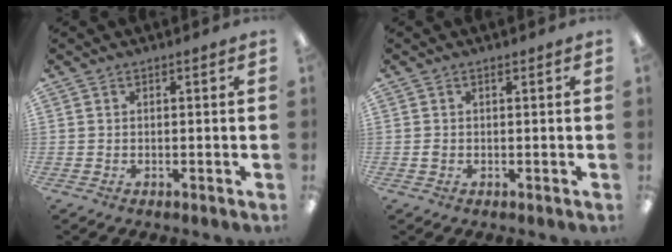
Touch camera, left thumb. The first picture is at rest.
{"total": 1.0, "force": [0.0, 0.6, 0.7], "torque": [-0.015, 0.004, -0.001]}